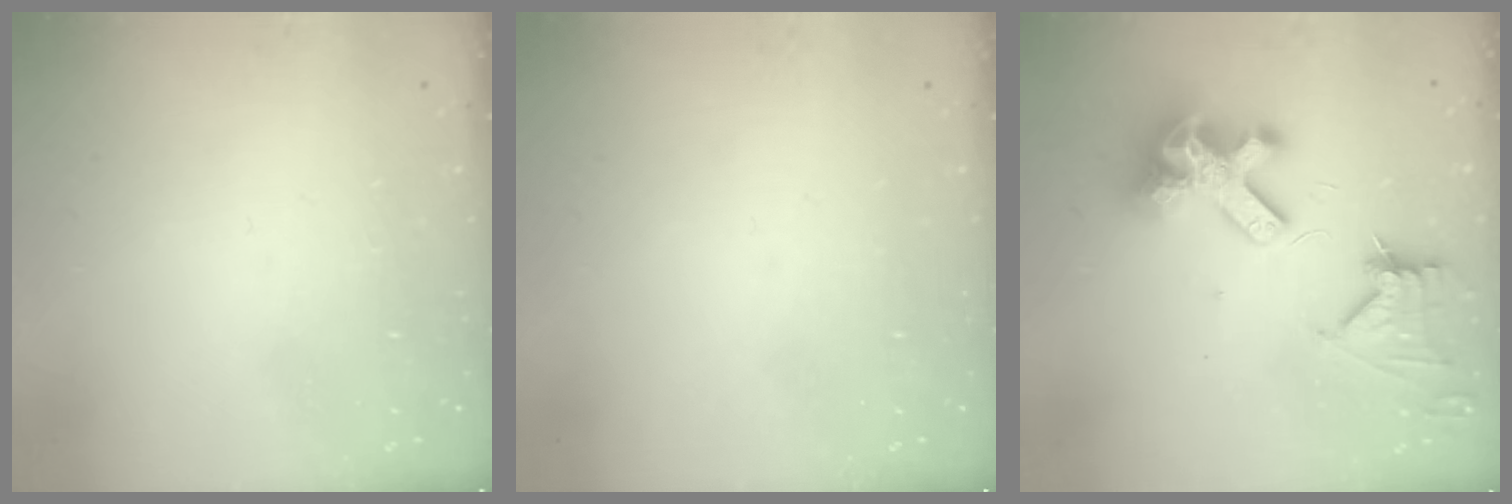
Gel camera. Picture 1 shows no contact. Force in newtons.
{"total": 0.0}
{"total": 13.3, "press": 13.2, "slide": 1.8}